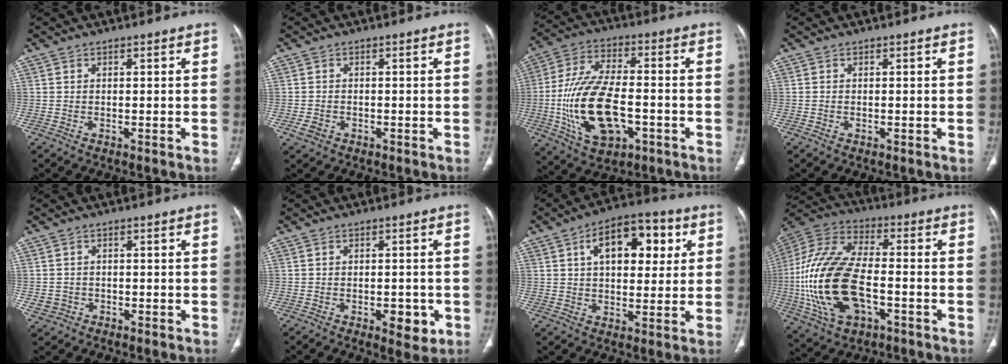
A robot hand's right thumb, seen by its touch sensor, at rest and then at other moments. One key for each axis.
{"total": 2.2, "fx": -0.9, "fy": 1.7, "fz": 1.0, "tx": -0.018, "ty": 0.004, "tz": -0.012}
{"total": 18.7, "fx": -4.3, "fy": 9.6, "fz": 15.4, "tx": -0.294, "ty": 0.017, "tz": -0.068}
{"total": 0.0}
{"total": 2.8, "fx": -0.9, "fy": 2.6, "fz": 0.8, "tx": -0.007, "ty": 0.008, "tz": -0.010}
{"total": 5.2, "fx": -1.8, "fy": 2.6, "fz": 4.0, "tx": -0.037, "ty": 0.003, "tz": -0.017}
{"total": 14.3, "fx": 4.6, "fy": 7.9, "fz": 10.9, "tx": -0.128, "ty": 0.008, "tz": 0.068}
{"total": 24.1, "fx": -4.5, "fy": 12.9, "fz": 19.9, "tx": -0.425, "ty": 0.013, "tz": -0.076}